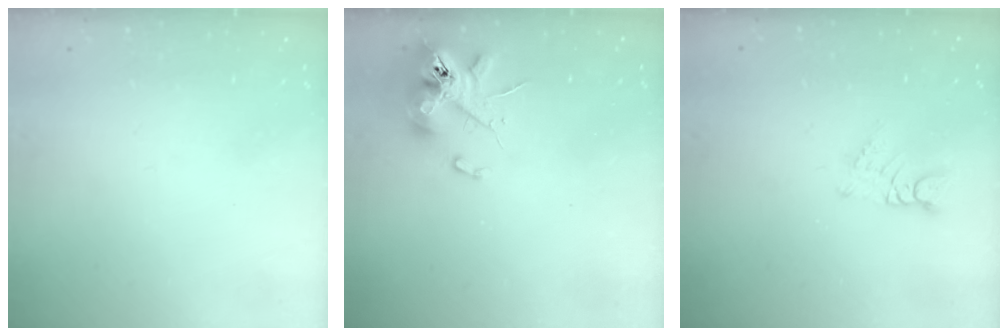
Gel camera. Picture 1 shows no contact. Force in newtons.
{"total": 13.4, "press": 13.2, "slide": 1.8}
{"total": 2.8, "press": 2.8, "slide": 0.3}